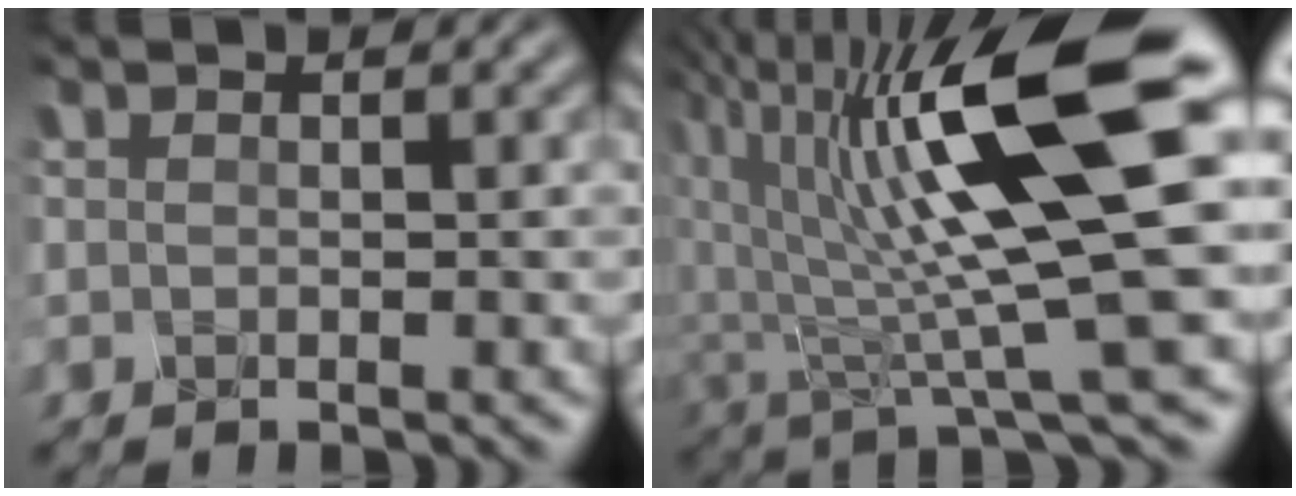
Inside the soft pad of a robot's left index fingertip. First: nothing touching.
{"total": 12.9, "force": [2.5, 2.3, 12.5], "torque": [-0.215, -0.005, 0.061]}